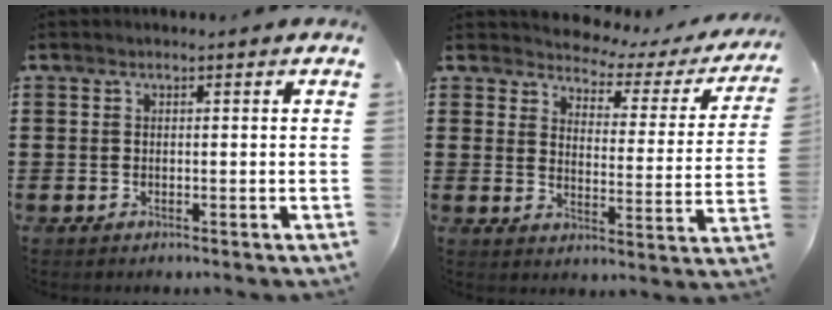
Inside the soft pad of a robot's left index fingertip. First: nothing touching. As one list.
[{"total": 2.9, "force": [2.7, 1.1, 0.2], "torque": [-0.017, -0.026, 0.037]}]